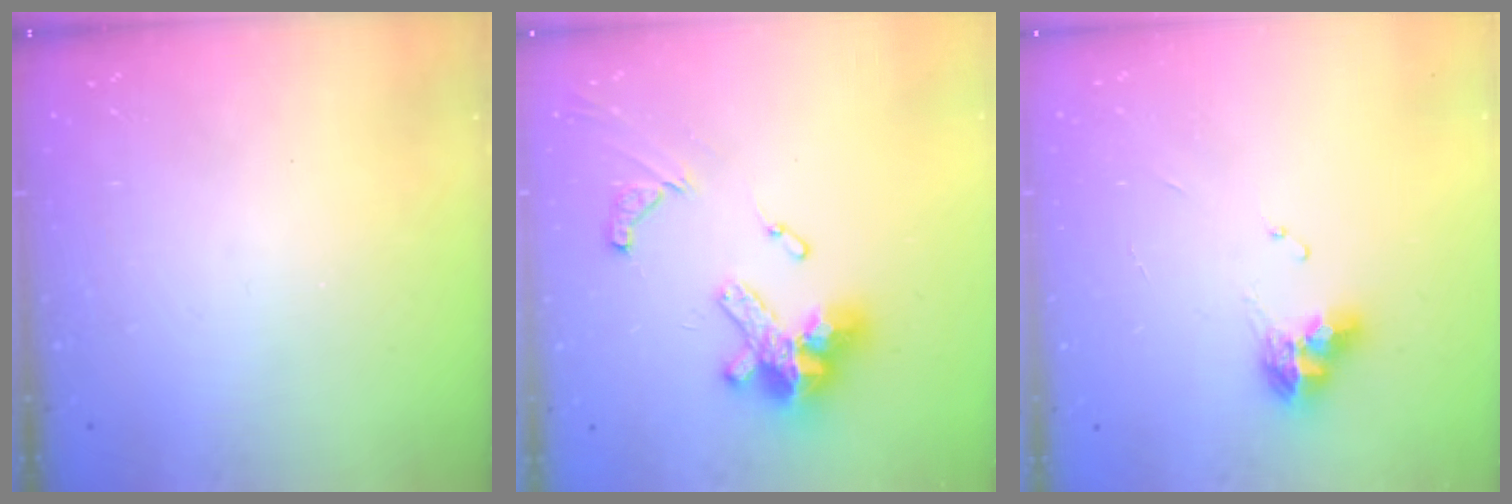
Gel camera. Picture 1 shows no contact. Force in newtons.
{"total": 15.9, "press": 15.8, "slide": 2.0}
{"total": 8.7, "press": 8.6, "slide": 1.0}